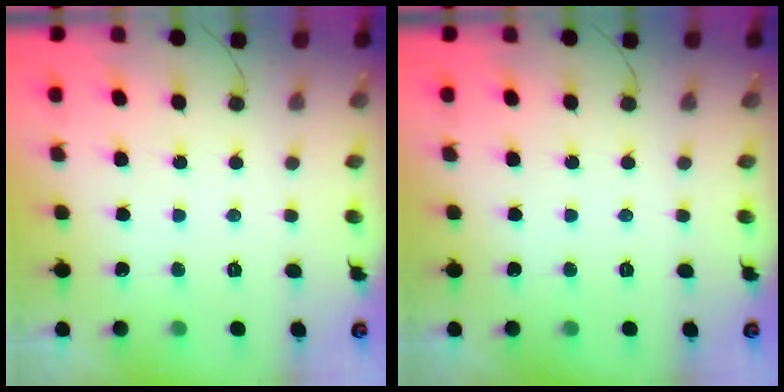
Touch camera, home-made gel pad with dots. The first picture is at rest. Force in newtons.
{"total": 0.0}